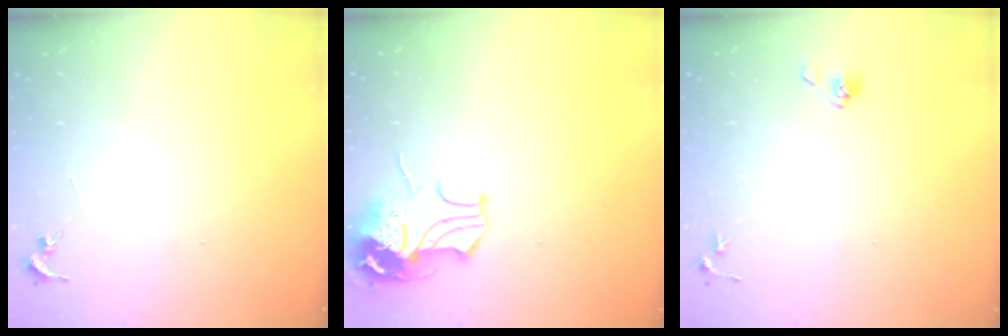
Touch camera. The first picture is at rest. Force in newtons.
{"total": 10.0, "press": 9.9, "slide": 1.5}
{"total": 4.2, "press": 3.9, "slide": 1.6}